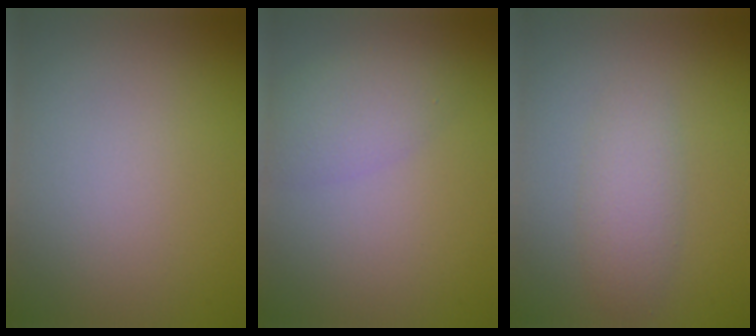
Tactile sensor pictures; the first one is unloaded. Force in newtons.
{"total": 2.9, "press": 2.9, "slide": 0.1}
{"total": 2.5, "press": 2.5, "slide": 0.0}